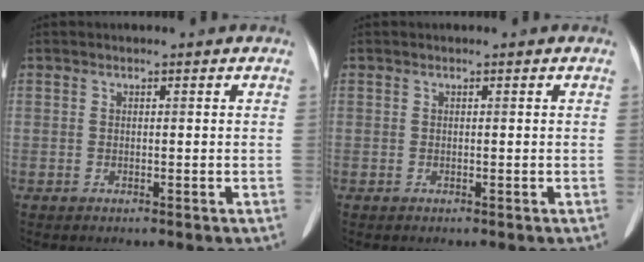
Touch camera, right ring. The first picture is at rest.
{"total": 0.0}